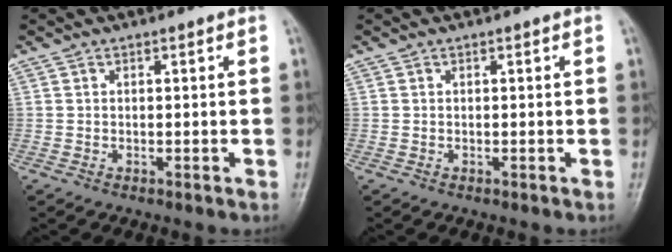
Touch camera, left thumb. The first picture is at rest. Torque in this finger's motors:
{"motor_torque": [0.00, 0.00, 0.00, 0.00, 0.00]}